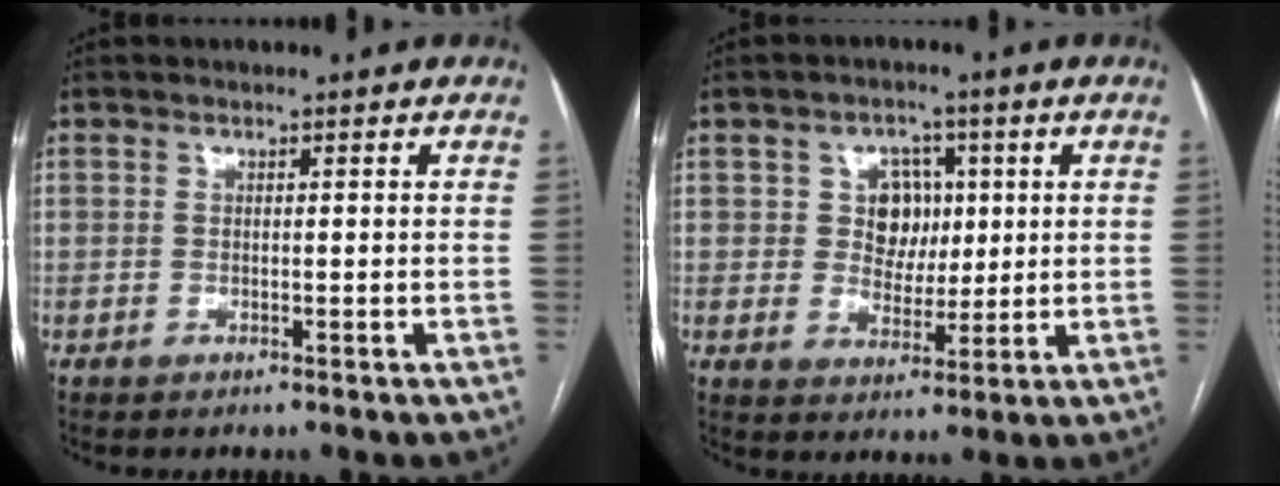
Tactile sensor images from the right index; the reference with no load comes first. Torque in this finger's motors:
{"motor_torque": [0.16, 0.03, 0.07, 0.02]}